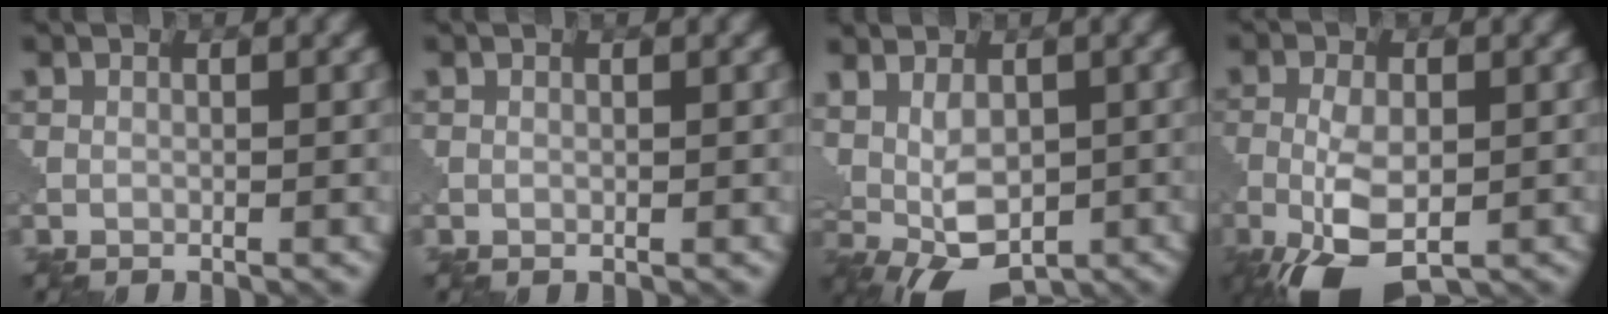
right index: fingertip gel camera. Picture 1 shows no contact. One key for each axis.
{"total": 0.0}
{"total": 7.0, "fx": 0.5, "fy": 4.4, "fz": 5.4, "tx": -0.092, "ty": 0.001, "tz": 0.015}
{"total": 7.7, "fx": -3.3, "fy": 3.5, "fz": 6.0, "tx": -0.131, "ty": -0.011, "tz": -0.059}